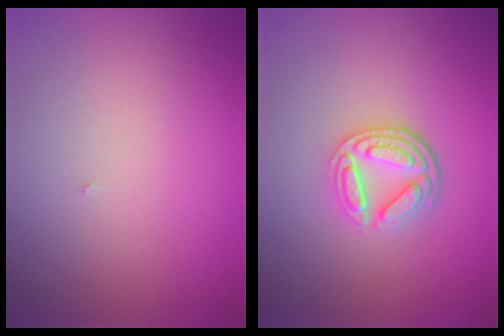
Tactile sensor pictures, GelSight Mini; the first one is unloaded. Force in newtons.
{"total": 4.1, "press": 3.2, "slide": 2.5}